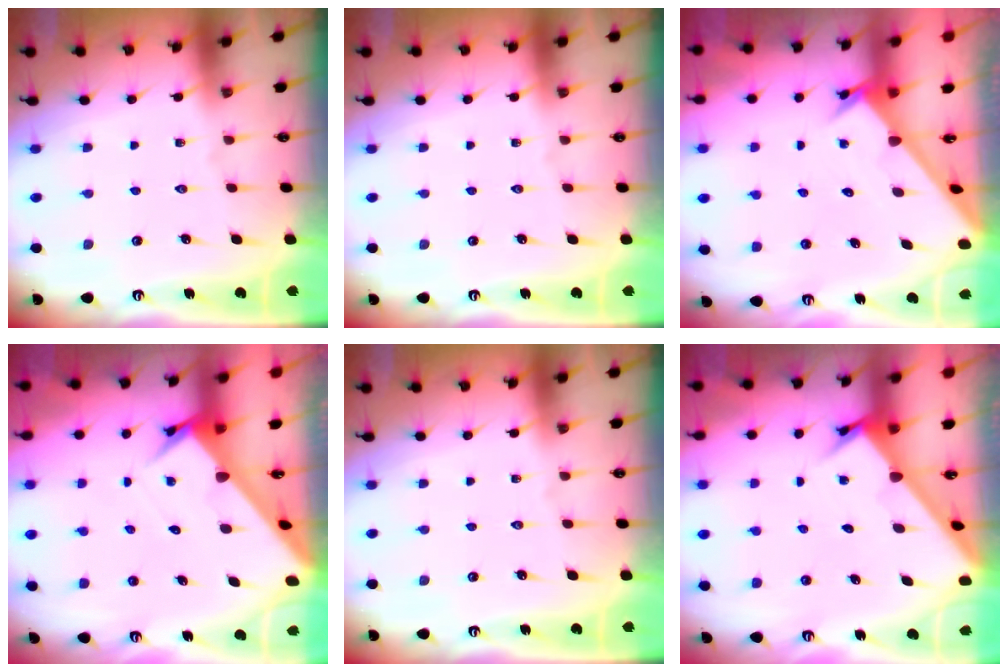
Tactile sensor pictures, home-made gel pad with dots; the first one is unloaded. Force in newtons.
{"total": 0.0}
{"total": 2.4, "press": 2.4, "slide": 0.2}
{"total": 3.8, "press": 3.8, "slide": 0.3}
{"total": 0.0}
{"total": 2.5, "press": 2.5, "slide": 0.3}